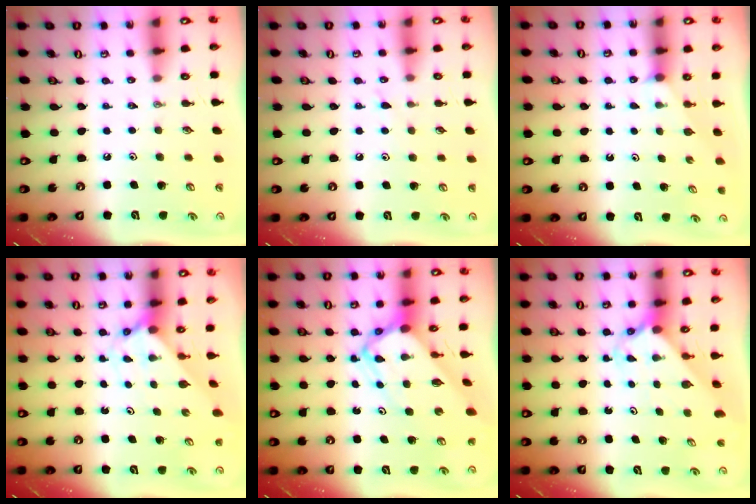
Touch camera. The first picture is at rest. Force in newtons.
{"total": 6.4, "press": 6.4, "slide": 0.7}
{"total": 1.8, "press": 1.8, "slide": 0.2}
{"total": 2.0, "press": 2.0, "slide": 0.2}
{"total": 7.5, "press": 7.4, "slide": 0.6}
{"total": 2.5, "press": 2.5, "slide": 0.3}